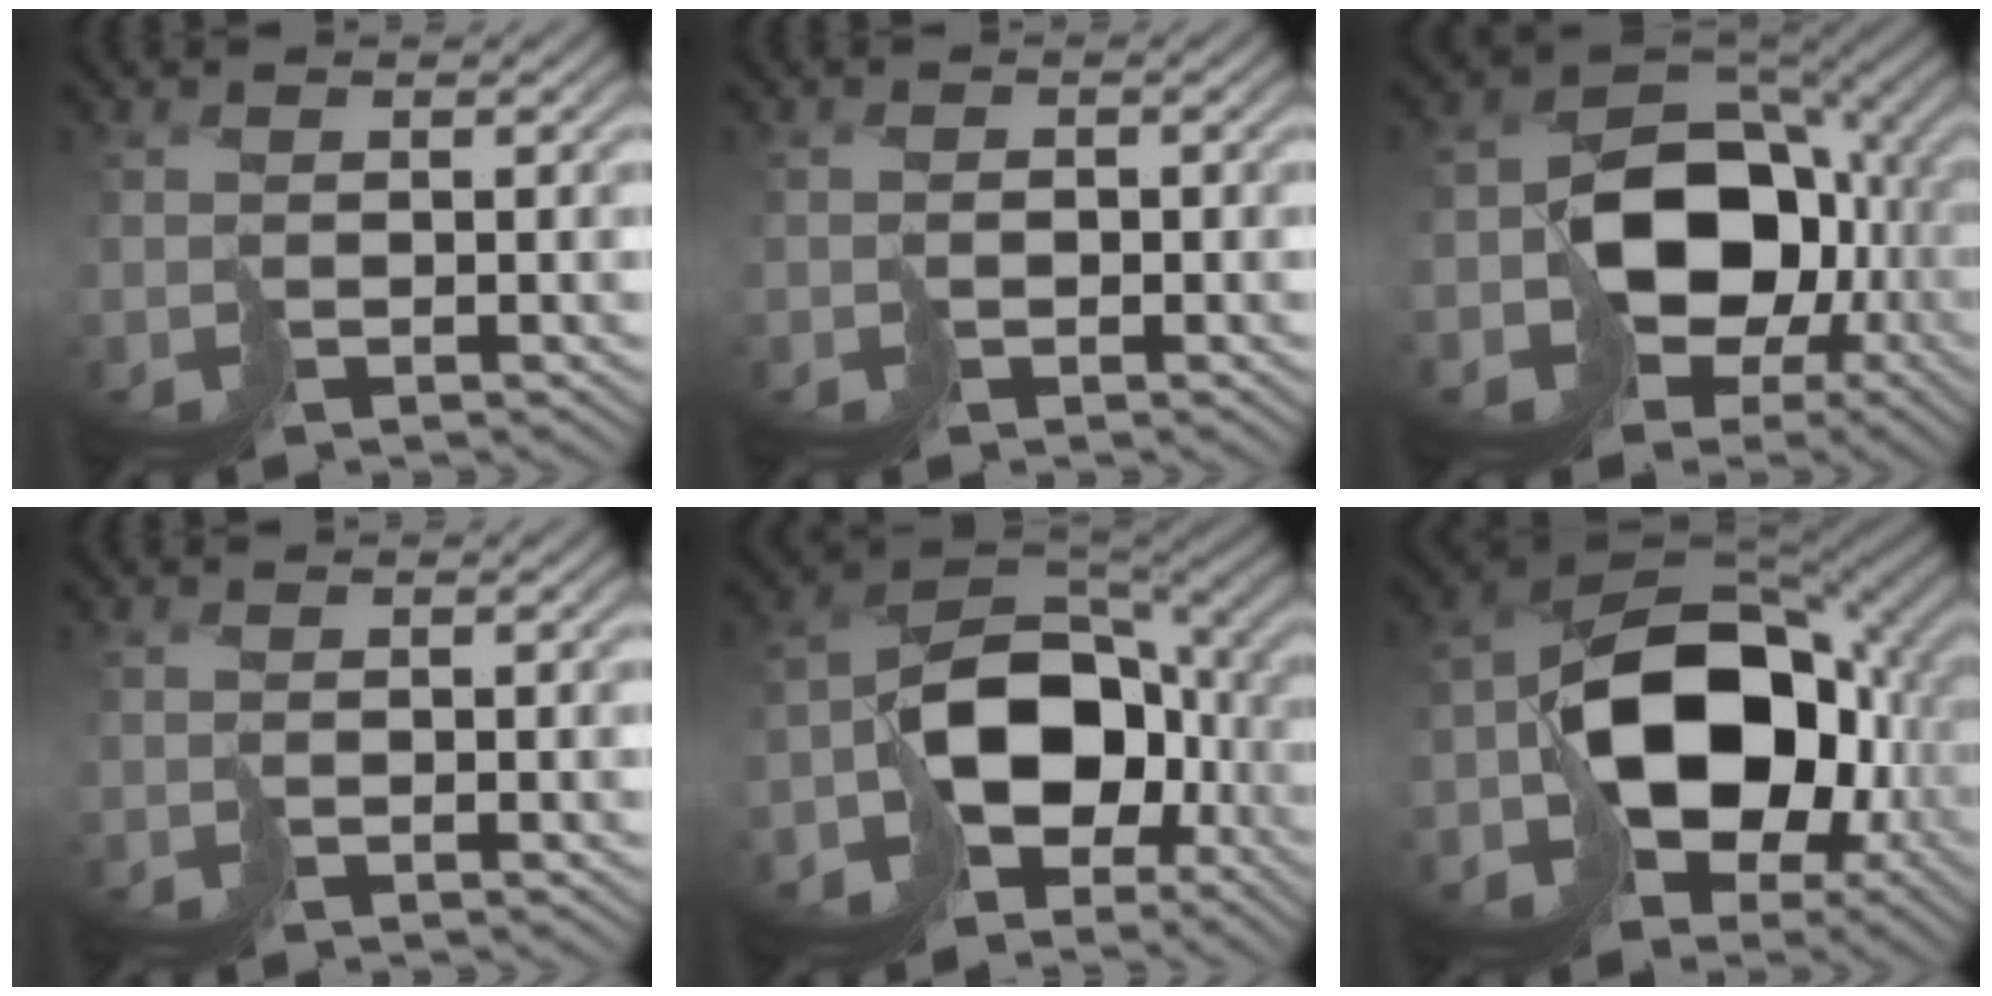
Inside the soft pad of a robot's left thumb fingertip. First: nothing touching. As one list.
[{"total": 2.4, "force": [-1.2, 1.9, 1.0], "torque": [-0.021, -0.005, -0.024]}, {"total": 16.0, "force": [-3.2, 12.0, 10.2], "torque": [-0.194, -0.033, -0.038]}, {"total": 0.8, "force": [-0.4, 0.6, 0.4], "torque": [-0.012, -0.003, -0.011]}, {"total": 15.3, "force": [-6.0, 10.1, 9.8], "torque": [-0.201, -0.024, -0.113]}, {"total": 17.6, "force": [-3.8, 12.1, 12.2], "torque": [-0.216, -0.021, -0.065]}]